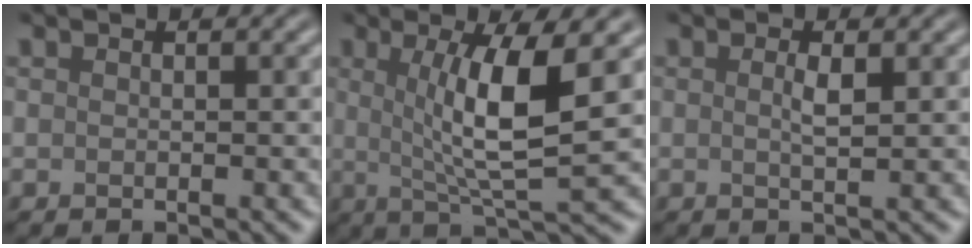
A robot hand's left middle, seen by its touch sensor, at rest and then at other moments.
{"total": 7.3, "force": [1.2, 1.5, 7.0], "torque": [-0.117, -0.006, 0.022]}
{"total": 1.5, "force": [0.3, 0.2, 1.5], "torque": [-0.029, 0.001, 0.002]}